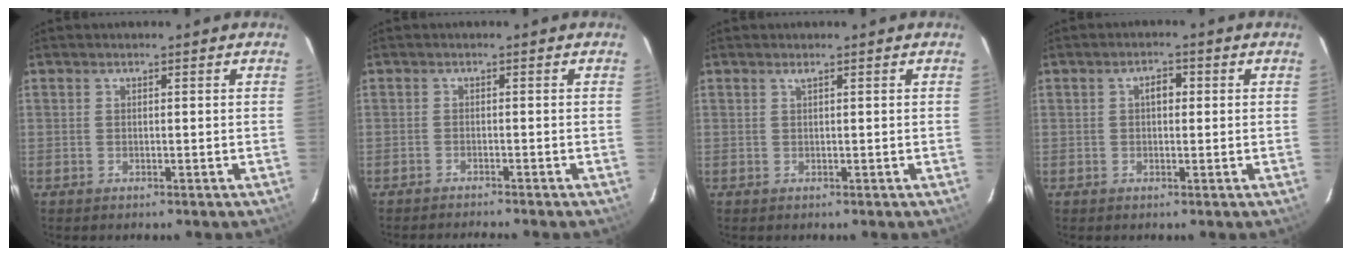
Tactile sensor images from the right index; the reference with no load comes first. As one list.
[{"total": 4.1, "force": [-3.9, -0.3, 1.2], "torque": [-0.037, -0.007, -0.064]}, {"total": 0.5, "force": [0.3, -0.2, 0.4], "torque": [-0.008, 0.000, 0.004]}, {"total": 2.5, "force": [0.4, 1.6, 1.9], "torque": [-0.029, 0.011, 0.005]}]